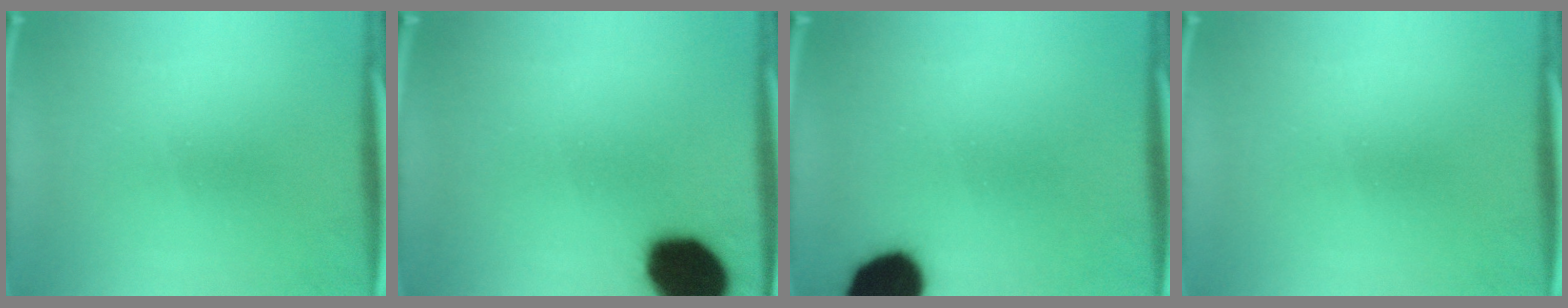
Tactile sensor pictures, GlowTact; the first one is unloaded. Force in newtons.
{"total": 17.9}
{"total": 14.8}
{"total": 0.0}